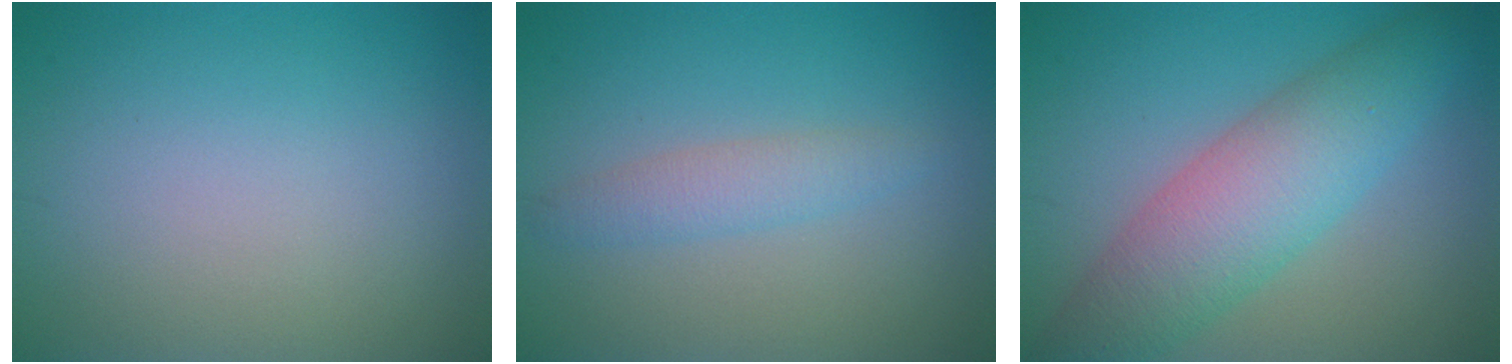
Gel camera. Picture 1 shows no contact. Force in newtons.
{"total": 2.1, "press": 2.1, "slide": 0.1}
{"total": 7.1, "press": 7.0, "slide": 0.3}